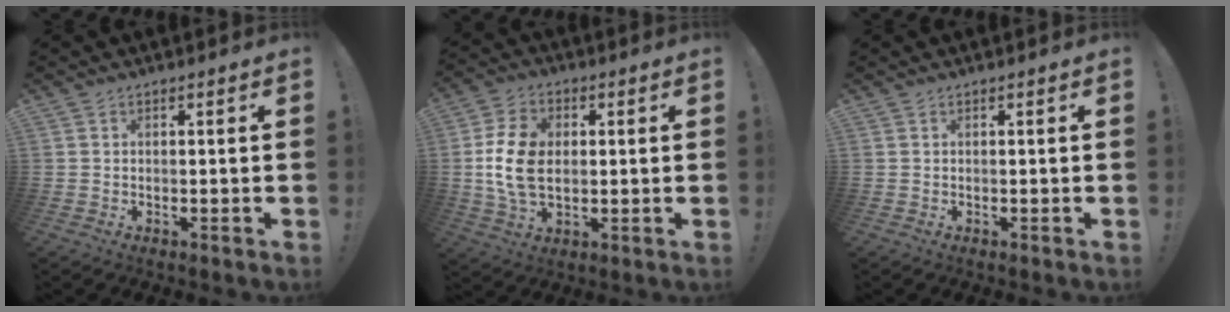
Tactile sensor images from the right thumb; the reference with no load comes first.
{"total": 13.6, "force": [0.1, 9.5, 9.7], "torque": [-0.188, 0.006, 0.004]}
{"total": 0.0}